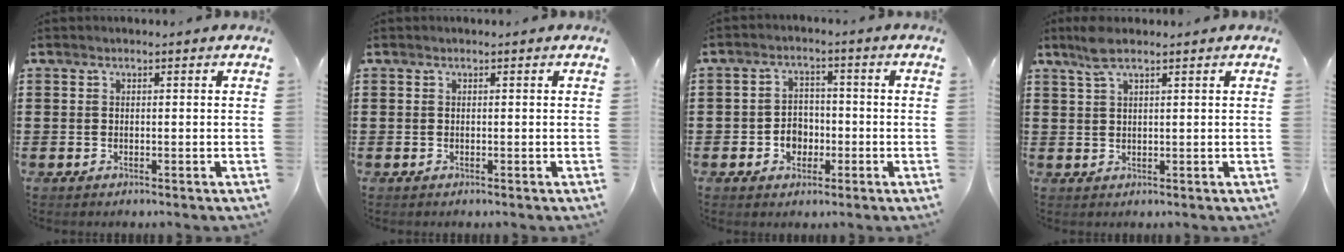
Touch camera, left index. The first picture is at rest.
{"total": 0.0}
{"total": 3.9, "force": [-1.4, 3.1, 1.8], "torque": [-0.041, 0.005, -0.030]}
{"total": 3.7, "force": [2.4, 0.7, 2.7], "torque": [-0.059, 0.004, 0.043]}